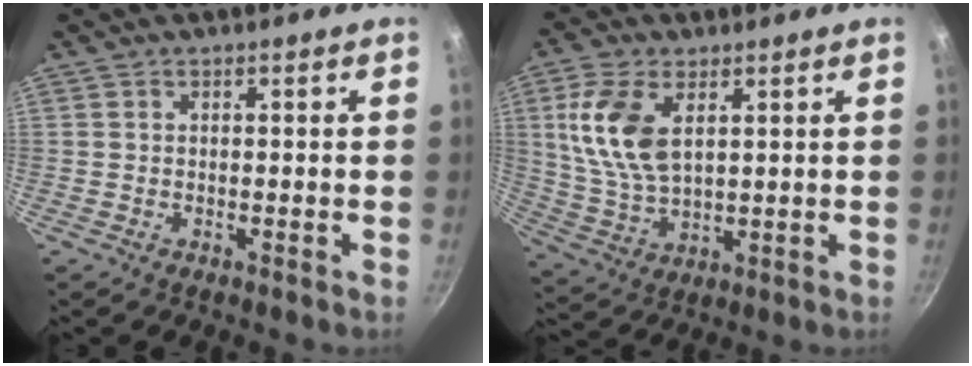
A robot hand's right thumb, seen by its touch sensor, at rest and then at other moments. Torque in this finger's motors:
{"motor_torque": [1.25, 1.87, 1.18, 0.09, 0.41]}